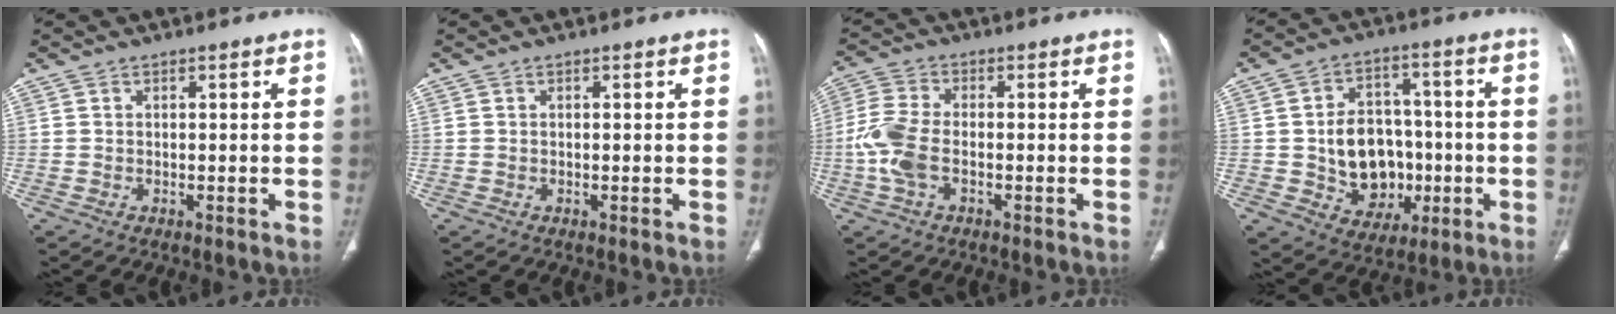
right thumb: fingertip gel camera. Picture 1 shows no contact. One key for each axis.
{"total": 0.0}
{"total": 7.6, "fx": -1.7, "fy": 4.0, "fz": 6.2, "tx": -0.159, "ty": 0.015, "tz": -0.036}
{"total": 14.3, "fx": -2.0, "fy": 11.3, "fz": 8.6, "tx": -0.085, "ty": 0.026, "tz": -0.016}